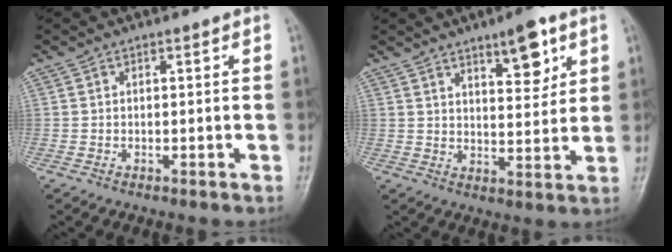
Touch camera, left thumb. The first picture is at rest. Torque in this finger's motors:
{"motor_torque": [0.39, 0.36, 0.21, -0.32, 0.08]}